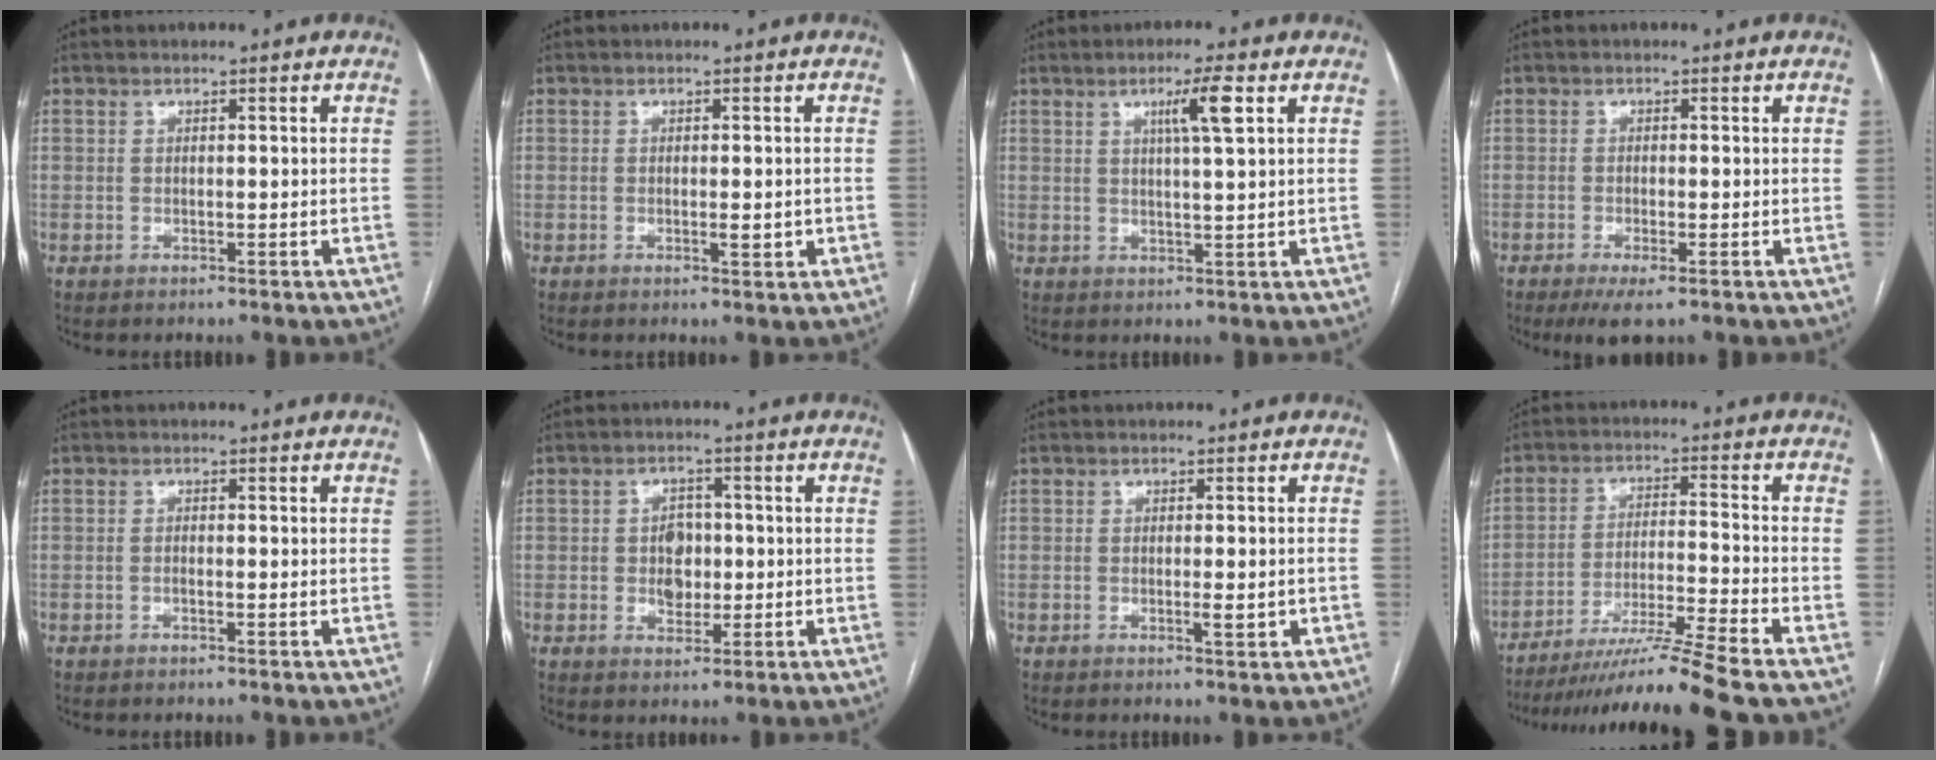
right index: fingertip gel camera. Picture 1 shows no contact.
{"total": 1.9, "force": [-0.3, 0.7, 1.7], "torque": [-0.024, -0.002, 0.001]}
{"total": 4.9, "force": [2.0, -0.3, 4.4], "torque": [-0.074, 0.001, 0.032]}
{"total": 3.7, "force": [-2.1, 0.6, 3.0], "torque": [-0.051, -0.009, -0.034]}
{"total": 0.7, "force": [-0.2, 0.1, 0.7], "torque": [-0.012, 0.001, -0.003]}
{"total": 4.4, "force": [-0.1, 3.3, 2.9], "torque": [-0.044, 0.009, 0.003]}
{"total": 2.4, "force": [-0.6, 0.4, 2.2], "torque": [-0.034, -0.003, -0.009]}
{"total": 13.1, "force": [-11.0, -3.1, 6.4], "torque": [-0.103, -0.022, -0.187]}